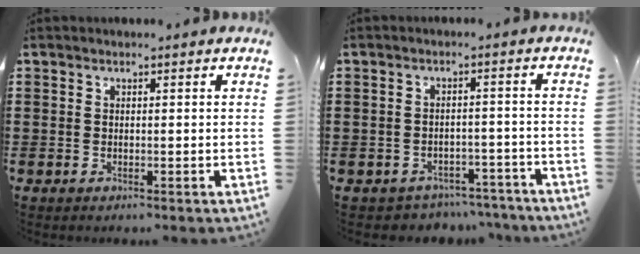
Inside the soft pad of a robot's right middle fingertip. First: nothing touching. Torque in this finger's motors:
{"motor_torque": [-0.03, -0.09, 0.06, -0.02]}